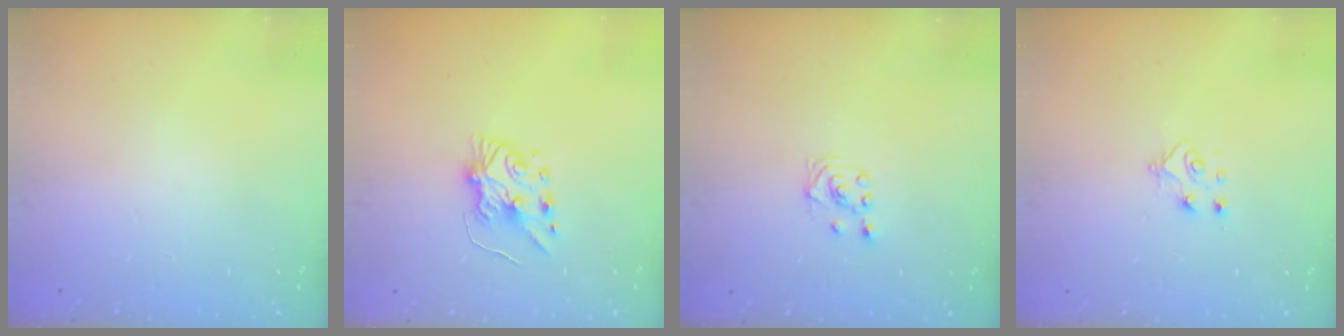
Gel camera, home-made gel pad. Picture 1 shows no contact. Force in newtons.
{"total": 6.6, "press": 6.6, "slide": 0.7}
{"total": 2.3, "press": 2.2, "slide": 0.6}
{"total": 6.1, "press": 6.1, "slide": 0.7}